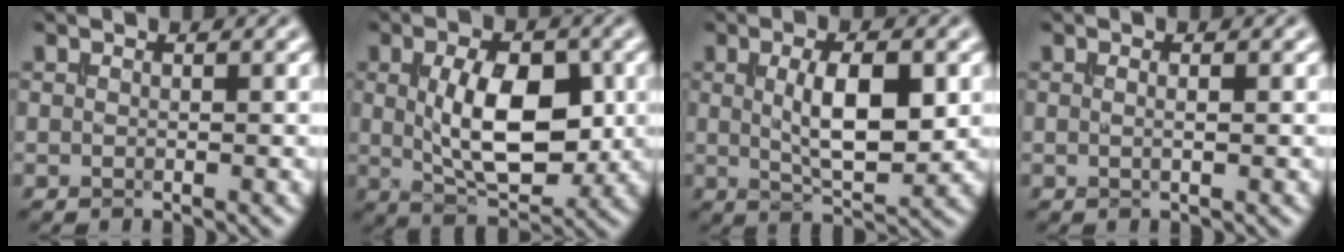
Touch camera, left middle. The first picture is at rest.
{"total": 7.8, "force": [0.4, 4.0, 6.7], "torque": [-0.122, -0.004, 0.011]}
{"total": 5.7, "force": [0.5, 1.9, 5.4], "torque": [-0.099, 0.000, 0.015]}
{"total": 0.6, "force": [0.0, -0.1, 0.6], "torque": [-0.014, 0.001, 0.001]}